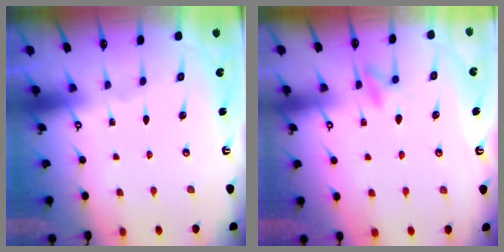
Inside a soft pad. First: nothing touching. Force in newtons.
{"total": 7.6, "press": 7.5, "slide": 0.9}